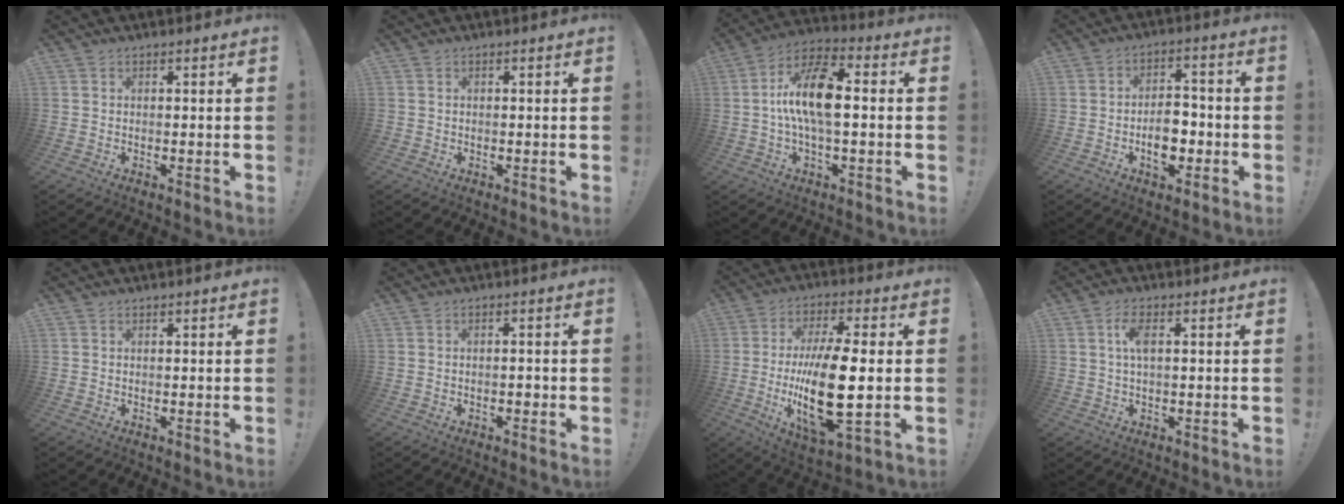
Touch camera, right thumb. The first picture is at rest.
{"total": 0.6, "force": [0.2, 0.6, 0.0], "torque": [-0.002, 0.003, 0.004]}
{"total": 14.4, "force": [0.3, 5.8, 13.1], "torque": [-0.235, 0.006, 0.000]}
{"total": 9.0, "force": [-2.9, 5.7, 6.3], "torque": [-0.090, 0.013, -0.050]}
{"total": 0.0}
{"total": 1.3, "force": [-0.8, 0.7, 0.8], "torque": [-0.011, 0.003, -0.013]}
{"total": 20.5, "force": [-2.3, 6.1, 19.4], "torque": [-0.372, -0.017, -0.036]}
{"total": 4.7, "force": [1.2, 1.6, 4.3], "torque": [-0.081, 0.004, 0.019]}